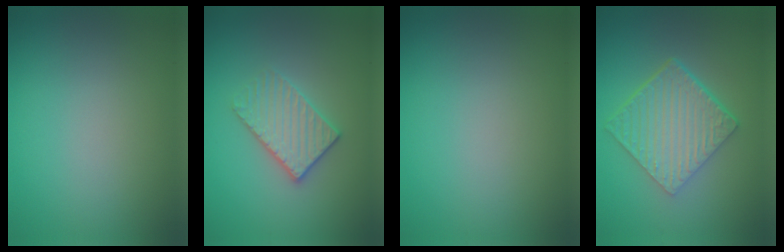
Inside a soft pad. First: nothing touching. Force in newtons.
{"total": 3.3, "press": 3.1, "slide": 1.1}
{"total": 0.0}
{"total": 6.7, "press": 4.5, "slide": 4.9}